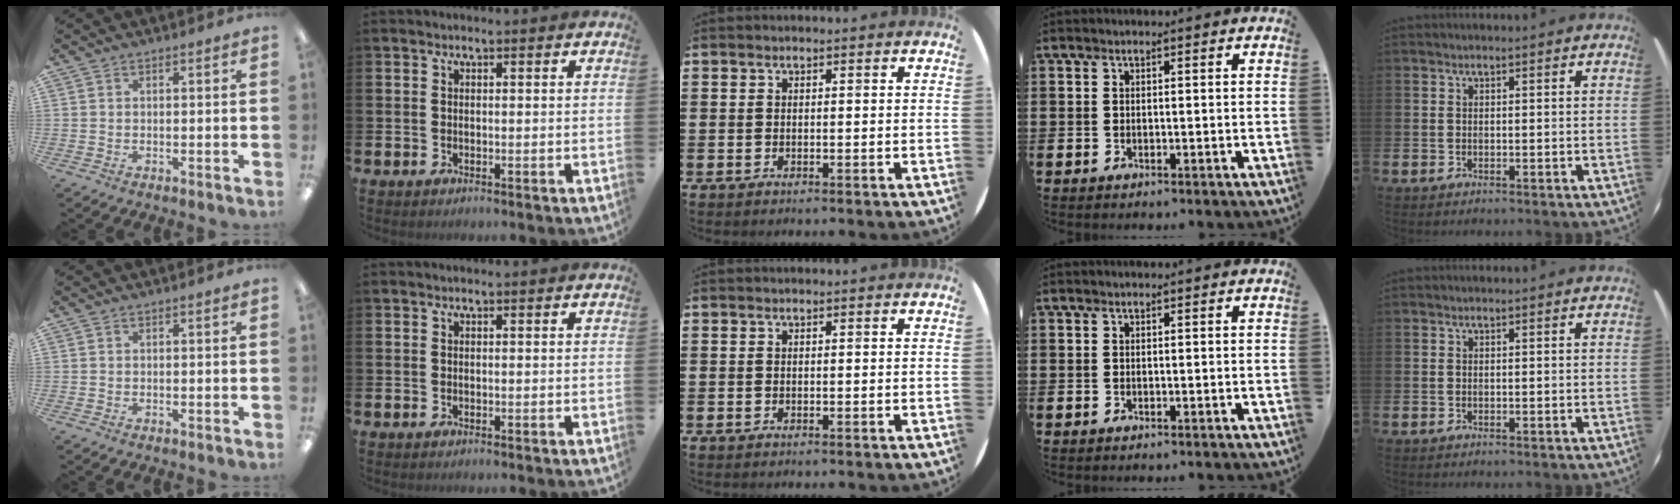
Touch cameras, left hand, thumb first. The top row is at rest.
{}